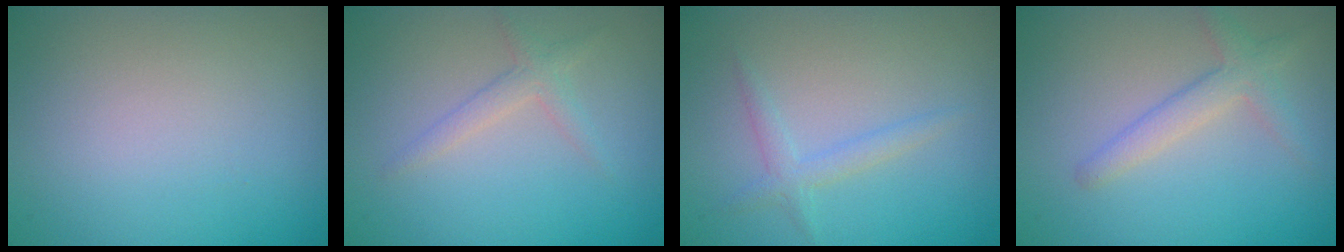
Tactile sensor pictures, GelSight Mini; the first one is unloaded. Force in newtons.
{"total": 1.6, "press": 1.6, "slide": 0.1}
{"total": 1.6, "press": 1.6, "slide": 0.1}
{"total": 2.6, "press": 2.5, "slide": 0.1}